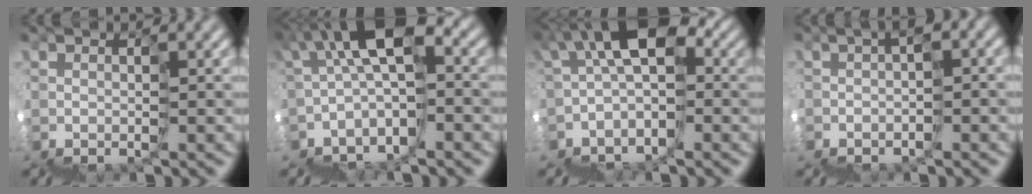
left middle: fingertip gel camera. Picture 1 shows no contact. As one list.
[{"total": 5.2, "force": [-0.4, 1.9, 4.8], "torque": [-0.092, 0.036, -0.016]}, {"total": 4.3, "force": [0.0, 2.5, 3.5], "torque": [-0.062, 0.025, -0.014]}, {"total": 2.4, "force": [-1.9, -0.2, 1.4], "torque": [-0.030, -0.005, -0.034]}]